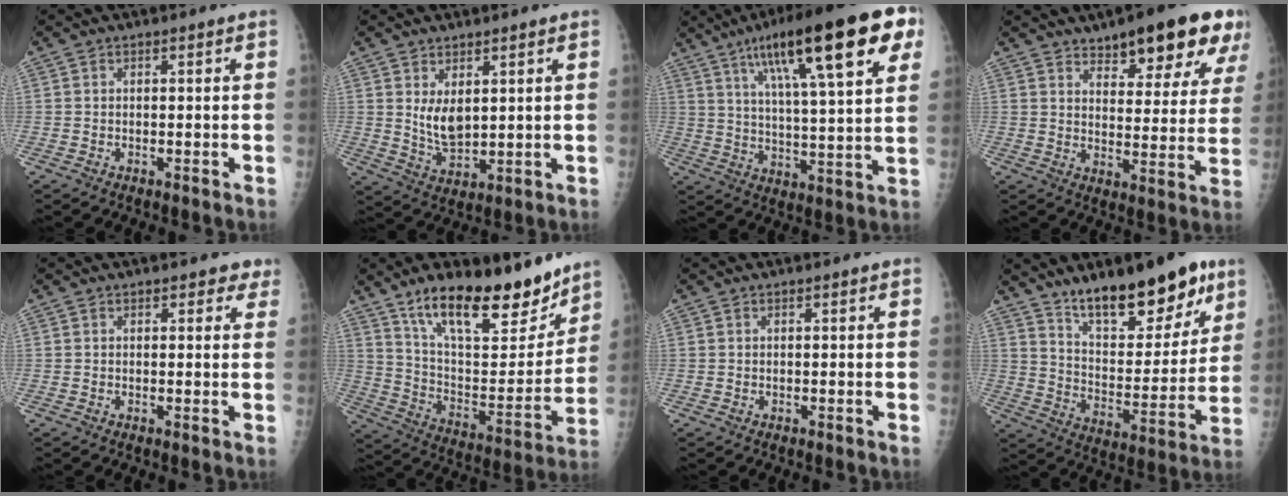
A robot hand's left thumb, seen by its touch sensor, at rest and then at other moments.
{"total": 6.1, "force": [2.1, 3.2, 4.7], "torque": [-0.073, -0.026, 0.050]}
{"total": 24.8, "force": [12.1, 5.6, 21.0], "torque": [-0.304, -0.005, 0.184]}
{"total": 17.2, "force": [11.0, 6.0, 11.8], "torque": [-0.122, -0.040, 0.150]}
{"total": 2.5, "force": [1.8, 1.5, 1.0], "torque": [0.019, -0.004, 0.013]}
{"total": 22.8, "force": [16.4, 8.3, 13.4], "torque": [-0.167, -0.084, 0.273]}
{"total": 0.0}
{"total": 20.2, "force": [13.6, 7.6, 12.8], "torque": [-0.143, -0.080, 0.223]}